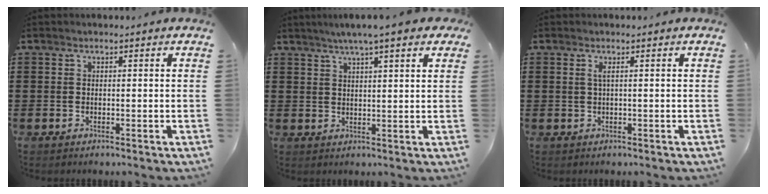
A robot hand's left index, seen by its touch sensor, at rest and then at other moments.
{"total": 4.6, "force": [3.5, 0.4, 2.9], "torque": [-0.065, 0.003, 0.062]}
{"total": 1.1, "force": [0.3, 0.0, 1.1], "torque": [-0.021, 0.000, 0.004]}